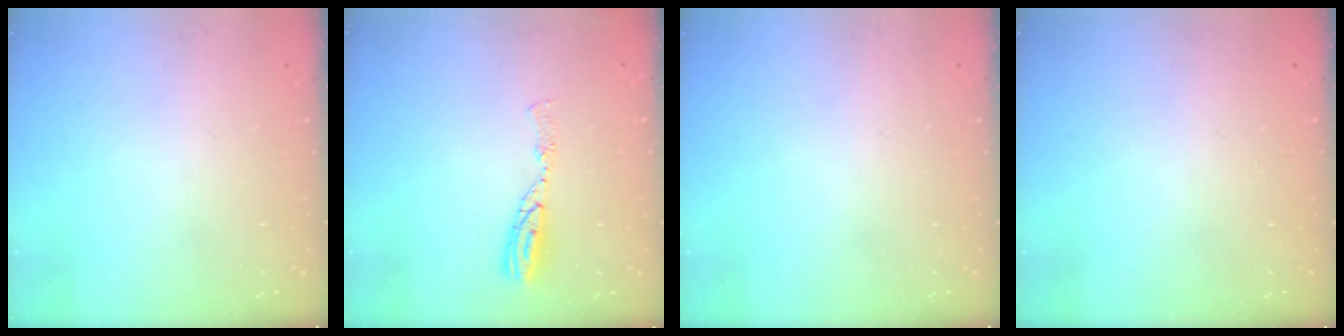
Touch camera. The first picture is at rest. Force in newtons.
{"total": 6.8, "press": 6.8, "slide": 0.6}
{"total": 0.0}
{"total": 0.0}